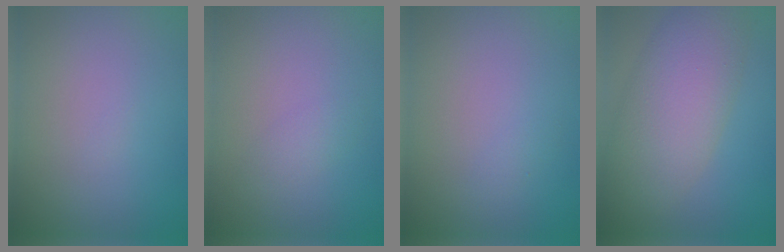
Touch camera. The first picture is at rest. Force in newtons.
{"total": 1.1, "press": 1.1, "slide": 0.0}
{"total": 0.5, "press": 0.5, "slide": 0.0}
{"total": 7.5, "press": 7.5, "slide": 0.3}